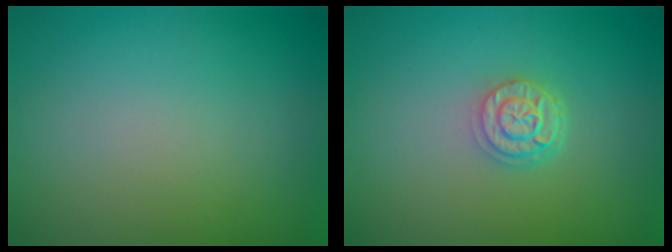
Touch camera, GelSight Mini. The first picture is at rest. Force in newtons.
{"total": 2.6, "press": 2.1, "slide": 1.5}